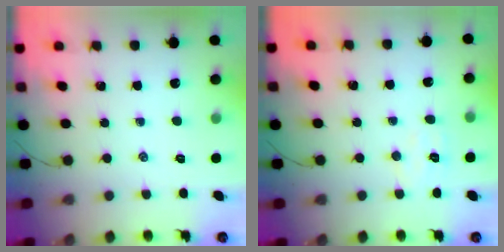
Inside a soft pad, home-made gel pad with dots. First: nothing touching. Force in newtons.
{"total": 4.9, "press": 4.8, "slide": 1.1}